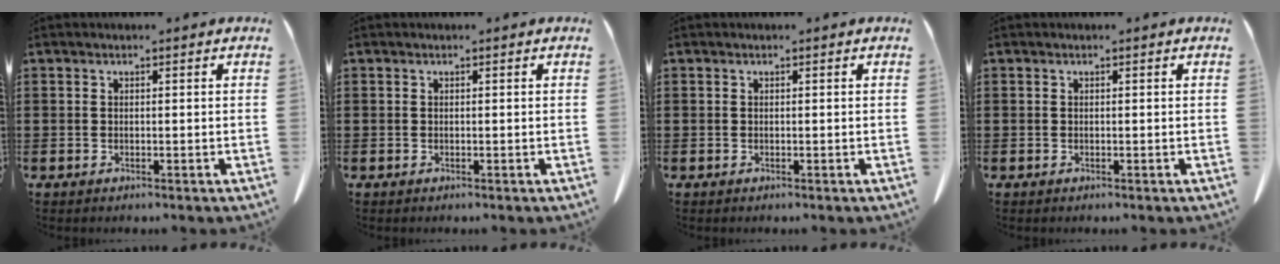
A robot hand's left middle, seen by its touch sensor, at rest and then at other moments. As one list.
[{"total": 0.0}, {"total": 0.0}, {"total": 0.0}]